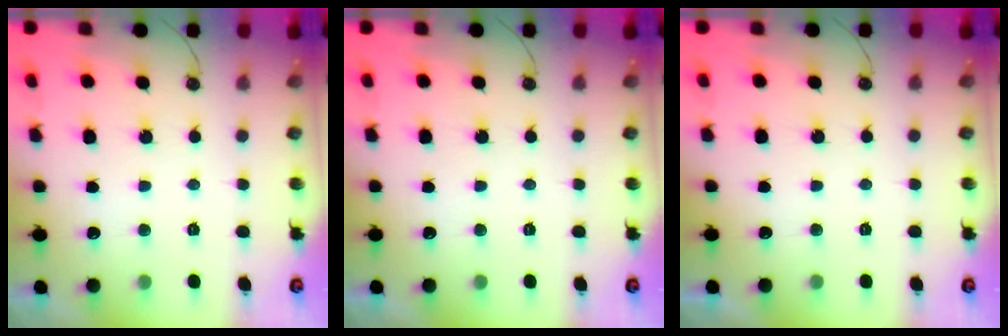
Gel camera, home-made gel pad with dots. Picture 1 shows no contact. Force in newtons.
{"total": 0.0}
{"total": 0.6, "press": 0.5, "slide": 0.2}